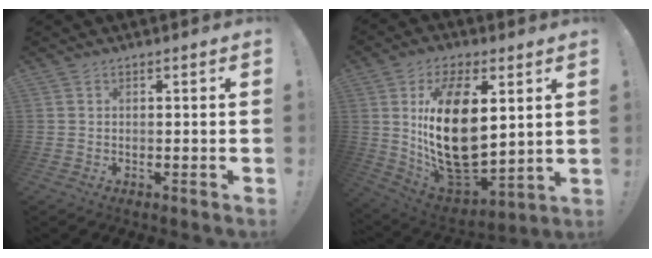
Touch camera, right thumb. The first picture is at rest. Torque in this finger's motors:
{"motor_torque": [1.65, 3.36, 2.57, 0.19, 0.76]}